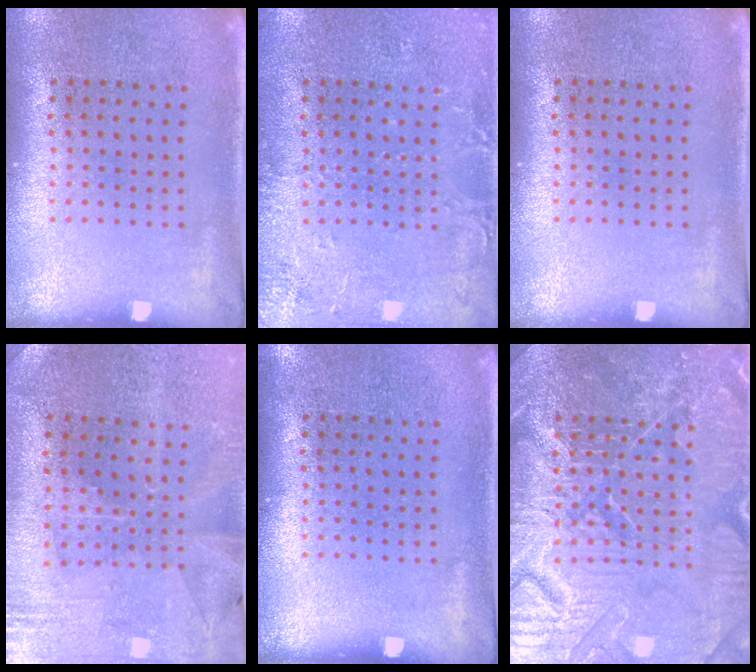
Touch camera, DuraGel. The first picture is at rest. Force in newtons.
{"total": 2.8, "press": 2.8, "slide": 0.4}
{"total": 0.0}
{"total": 0.5, "press": 0.5, "slide": 0.3}
{"total": 0.0}
{"total": 7.9, "press": 7.8, "slide": 0.9}